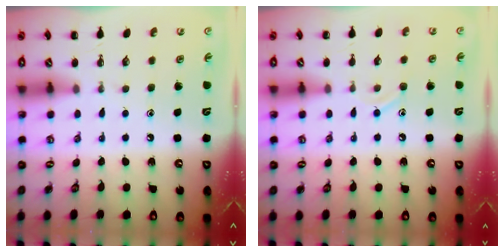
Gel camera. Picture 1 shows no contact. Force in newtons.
{"total": 7.5, "press": 7.1, "slide": 2.3}